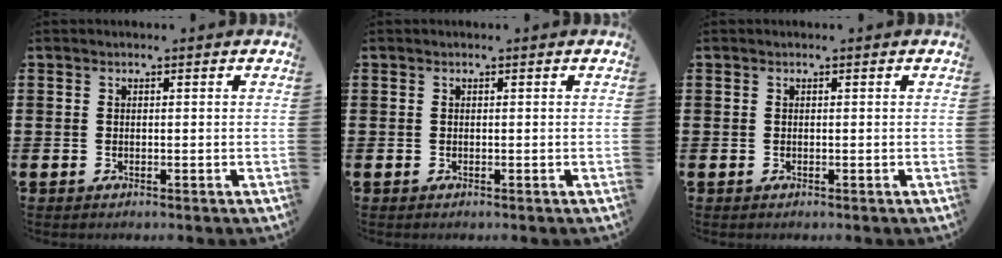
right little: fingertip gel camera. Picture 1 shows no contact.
{"total": 0.0}
{"total": 0.0}